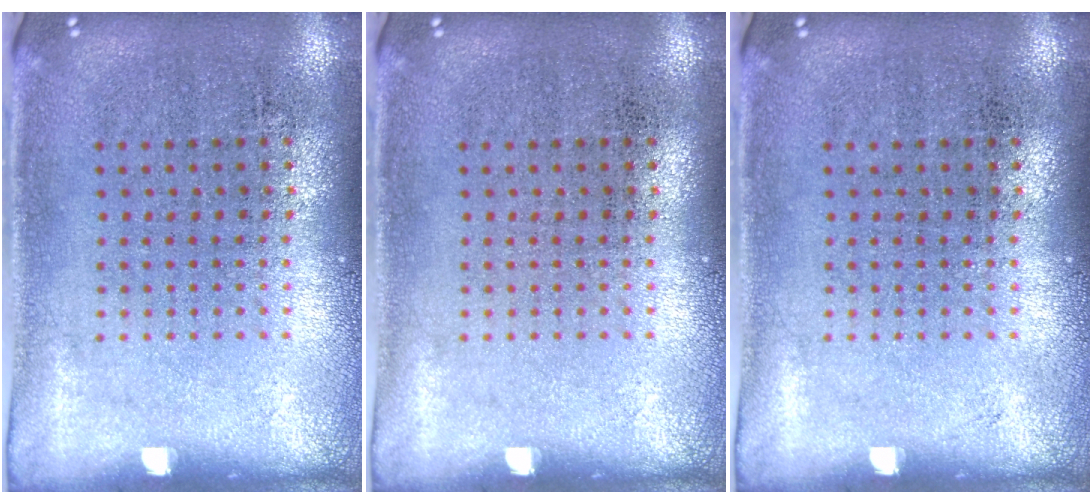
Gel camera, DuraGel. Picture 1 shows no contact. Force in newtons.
{"total": 0.0}
{"total": 0.0}